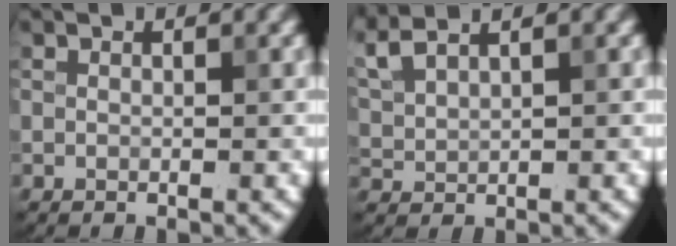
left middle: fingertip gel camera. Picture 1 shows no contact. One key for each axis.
{"total": 4.2, "fx": 3.3, "fy": 1.1, "fz": 2.3, "tx": -0.065, "ty": 0.023, "tz": 0.058}